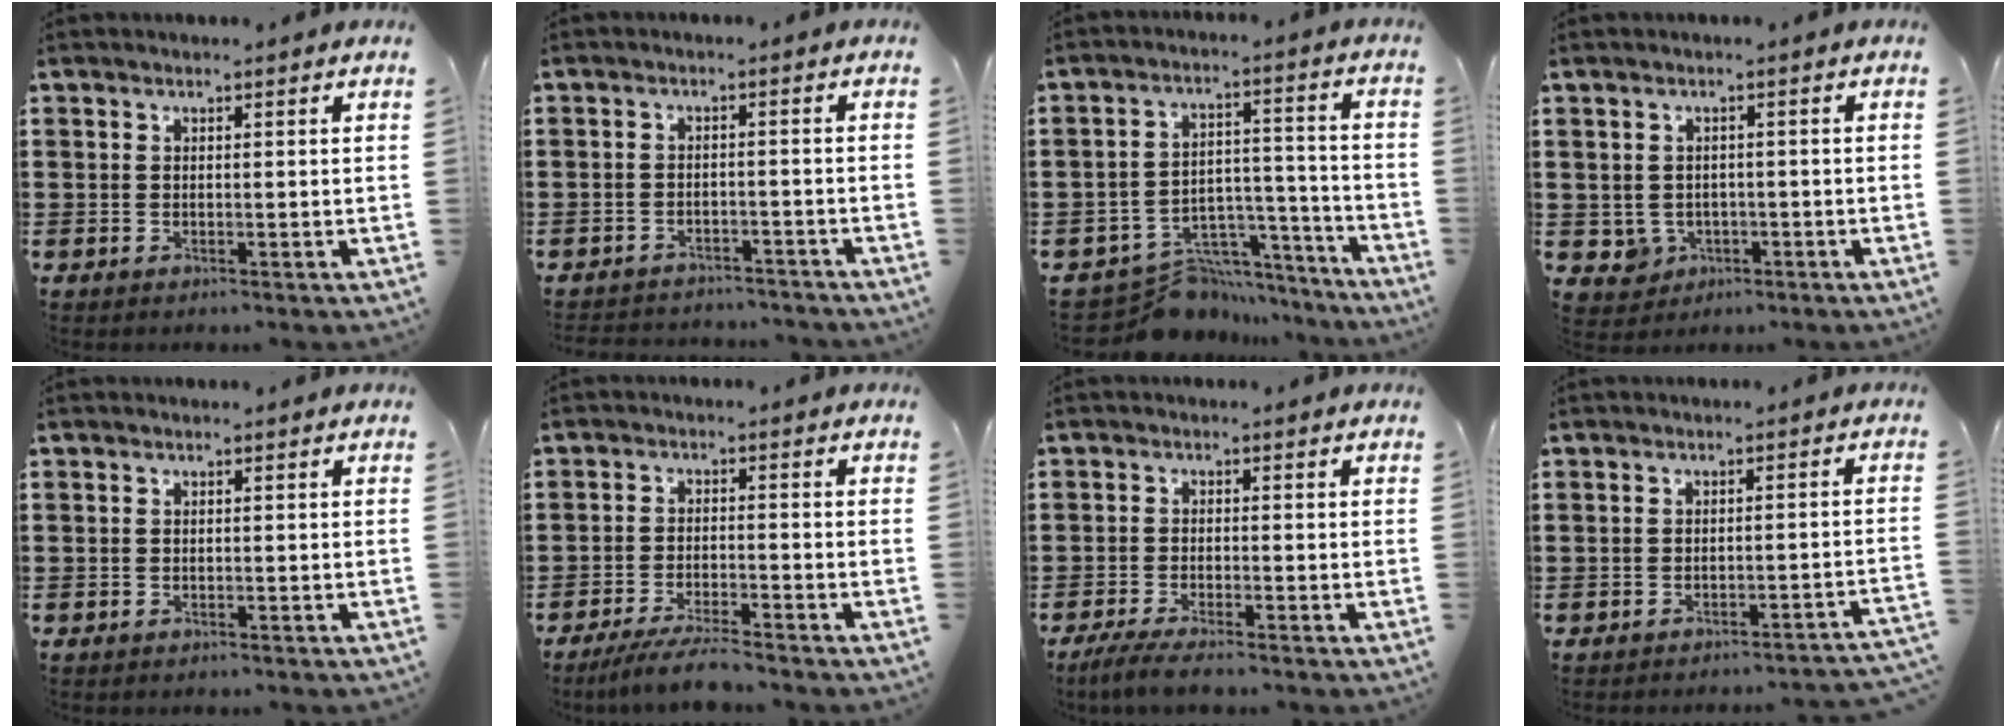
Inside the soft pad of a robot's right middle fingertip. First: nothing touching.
{"total": 2.8, "force": [-2.7, 0.5, -0.1], "torque": [-0.006, -0.001, -0.059]}
{"total": 9.0, "force": [-8.0, 3.7, 2.1], "torque": [-0.029, 0.035, -0.145]}
{"total": 2.1, "force": [-0.4, 2.1, 0.4], "torque": [-0.020, 0.001, -0.011]}
{"total": 0.8, "force": [-0.7, 0.2, 0.1], "torque": [-0.004, 0.001, -0.016]}
{"total": 4.8, "force": [-4.4, 0.2, 1.8], "torque": [-0.044, -0.011, -0.089]}
{"total": 3.4, "force": [-3.1, 0.2, 1.4], "torque": [-0.039, -0.008, -0.065]}
{"total": 2.4, "force": [-2.3, -0.2, 0.5], "torque": [-0.011, 0.000, -0.050]}